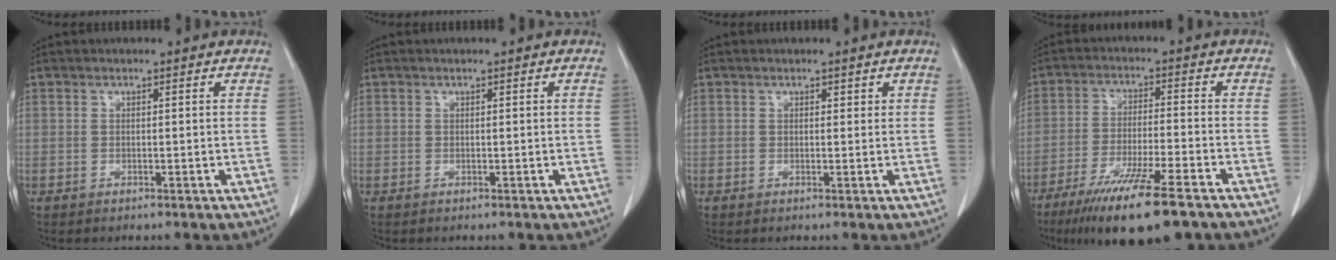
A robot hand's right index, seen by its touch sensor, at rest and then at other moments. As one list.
[{"total": 0.0}, {"total": 0.7, "force": [0.4, 0.5, 0.3], "torque": [0.004, 0.000, 0.003]}, {"total": 14.5, "force": [-10.1, 1.3, 10.3], "torque": [-0.173, -0.039, -0.166]}]